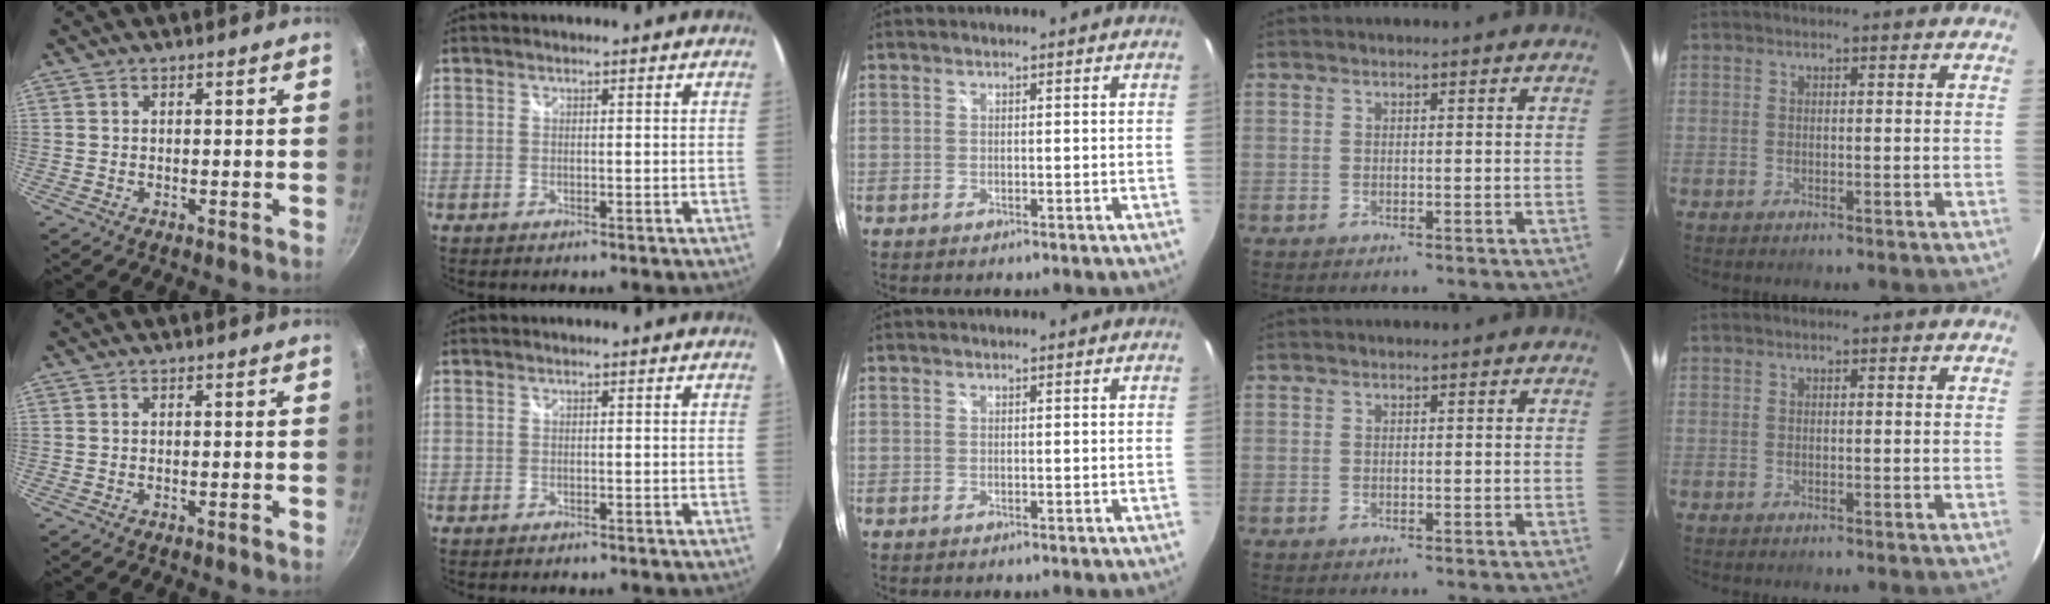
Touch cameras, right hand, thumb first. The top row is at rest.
{"thumb": {"total": 0.7, "force": [-0.4, -0.1, 0.5], "torque": [-0.020, 0.005, -0.006]}, "index": {"total": 0.6, "force": [-0.6, 0.0, 0.2], "torque": [-0.007, -0.002, -0.009]}}